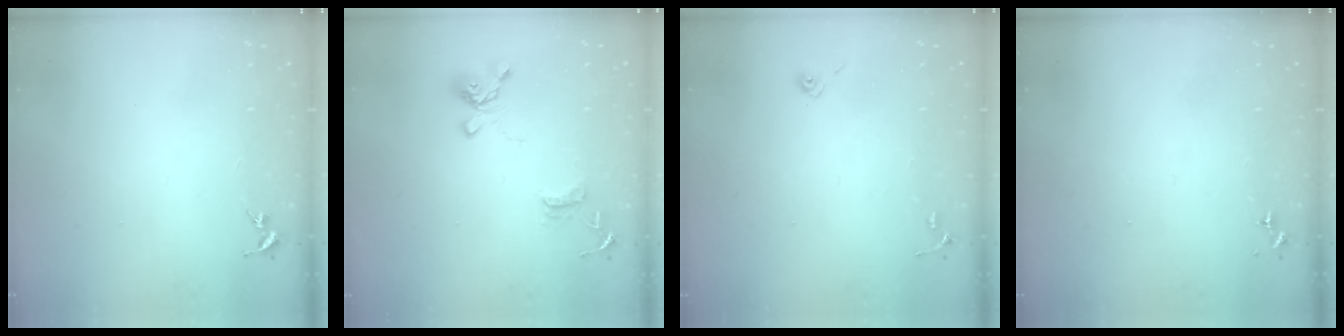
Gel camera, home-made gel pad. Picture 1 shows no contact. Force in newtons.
{"total": 14.7, "press": 14.6, "slide": 1.5}
{"total": 4.8, "press": 4.8, "slide": 0.4}
{"total": 0.0}